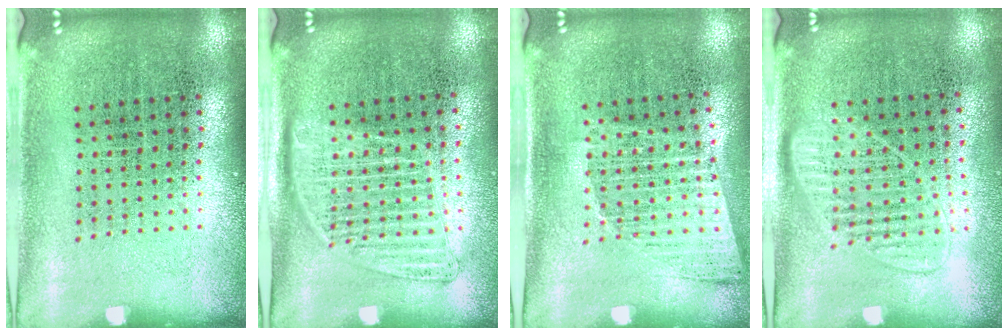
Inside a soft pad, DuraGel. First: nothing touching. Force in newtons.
{"total": 1.4, "press": 1.3, "slide": 0.6}
{"total": 1.2, "press": 1.0, "slide": 0.6}
{"total": 1.4, "press": 1.3, "slide": 0.6}